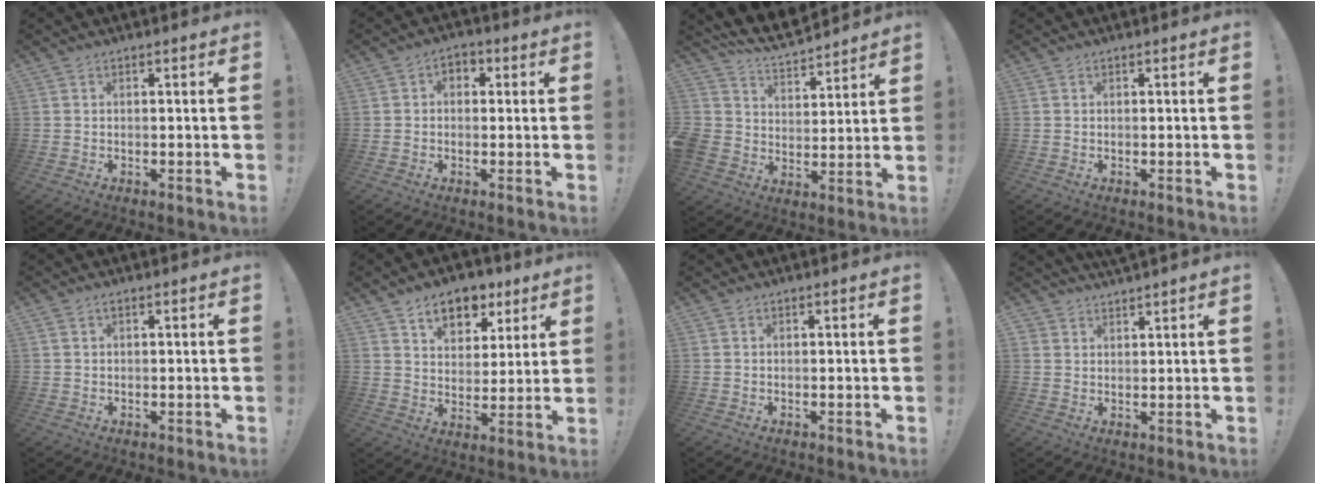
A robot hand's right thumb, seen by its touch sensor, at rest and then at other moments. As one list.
[{"total": 3.4, "force": [0.0, 2.6, 2.1], "torque": [-0.026, 0.006, -0.003]}, {"total": 9.2, "force": [7.3, 4.8, 2.7], "torque": [-0.064, -0.059, 0.143]}, {"total": 0.0}, {"total": 1.1, "force": [0.4, 0.8, 0.6], "torque": [-0.014, 0.004, 0.009]}, {"total": 11.0, "force": [6.8, 7.0, 5.0], "torque": [-0.067, -0.039, 0.126]}, {"total": 0.0}, {"total": 2.7, "force": [2.7, 0.3, -0.2], "torque": [0.004, -0.021, 0.051]}]